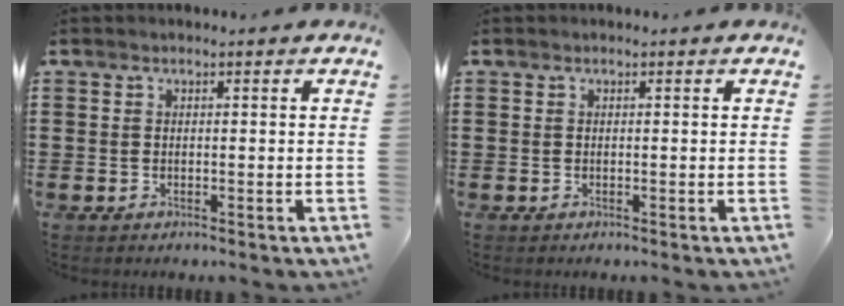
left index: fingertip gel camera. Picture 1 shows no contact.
{"total": 0.0}